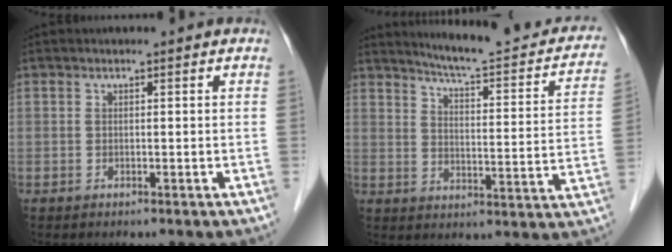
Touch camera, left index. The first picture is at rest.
{"total": 18.6, "force": [16.4, 2.7, 8.3], "torque": [-0.104, -0.030, 0.199]}